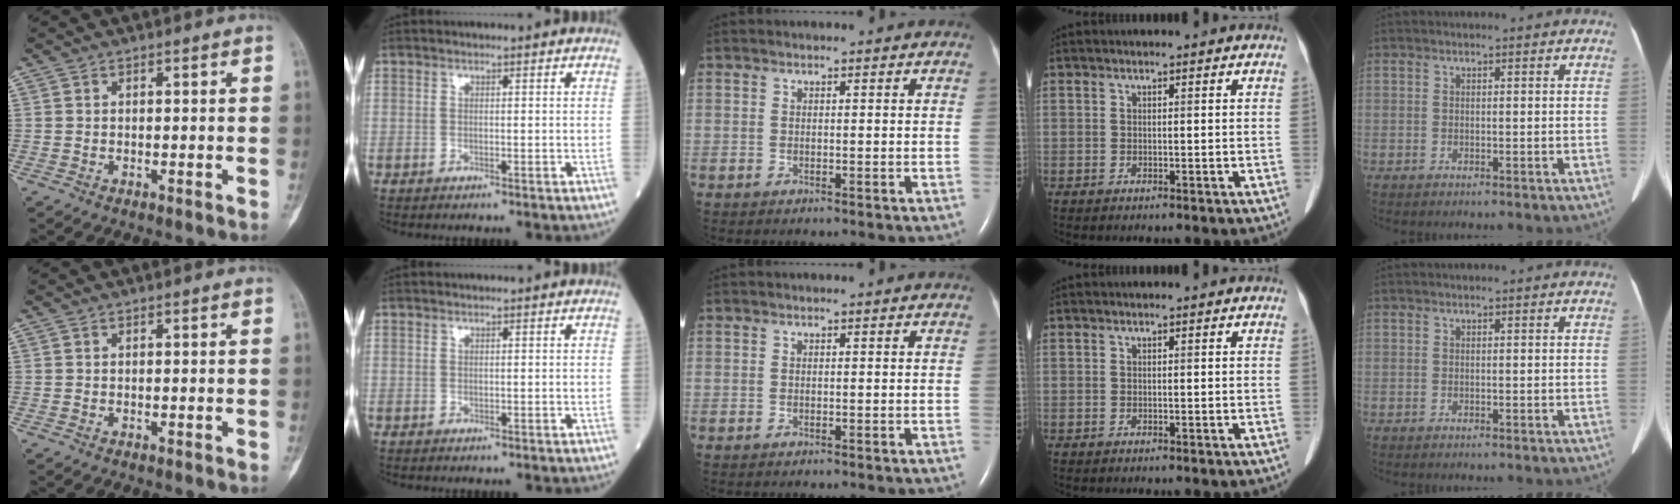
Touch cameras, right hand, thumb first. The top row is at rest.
{}